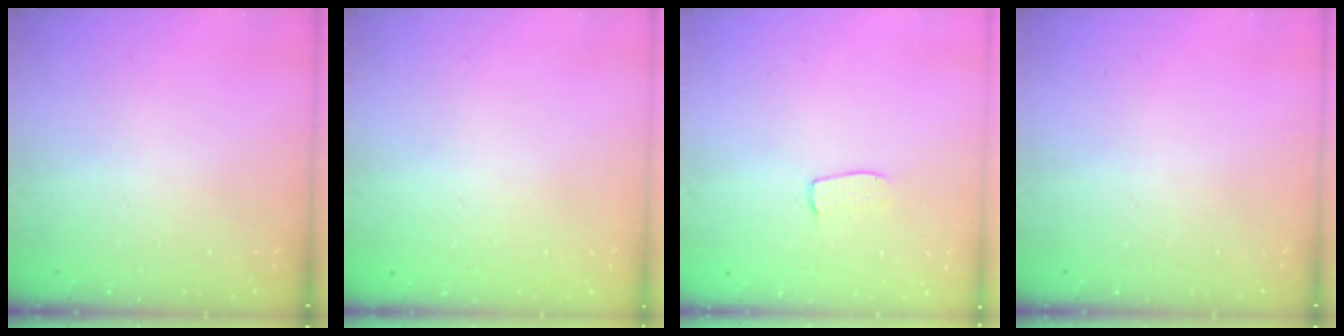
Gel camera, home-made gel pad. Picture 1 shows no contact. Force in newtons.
{"total": 0.0}
{"total": 3.8, "press": 3.8, "slide": 0.2}
{"total": 0.0}